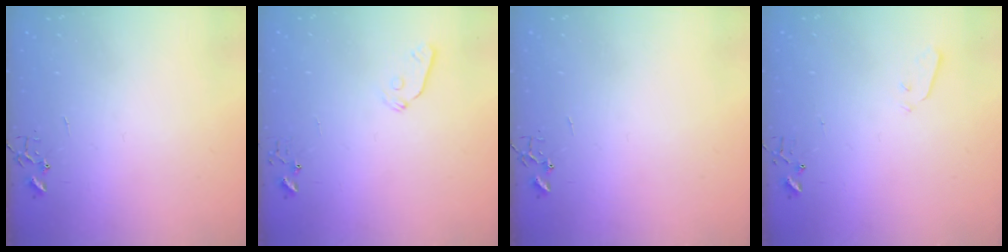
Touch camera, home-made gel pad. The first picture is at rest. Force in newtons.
{"total": 6.0, "press": 5.9, "slide": 0.9}
{"total": 0.0}
{"total": 2.9, "press": 2.8, "slide": 0.8}